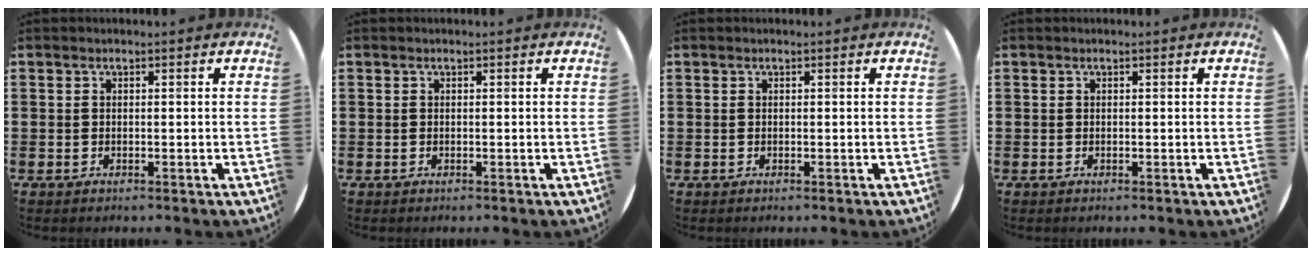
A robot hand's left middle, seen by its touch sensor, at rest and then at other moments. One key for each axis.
{"total": 0.0}
{"total": 0.0}
{"total": 0.0}